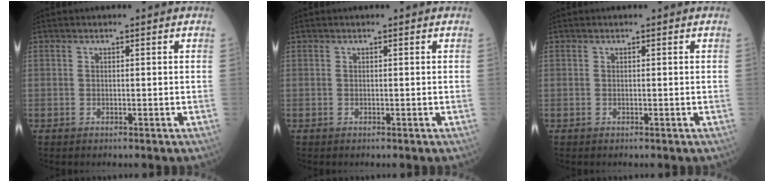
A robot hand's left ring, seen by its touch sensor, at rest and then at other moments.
{"total": 0.0}
{"total": 0.0}